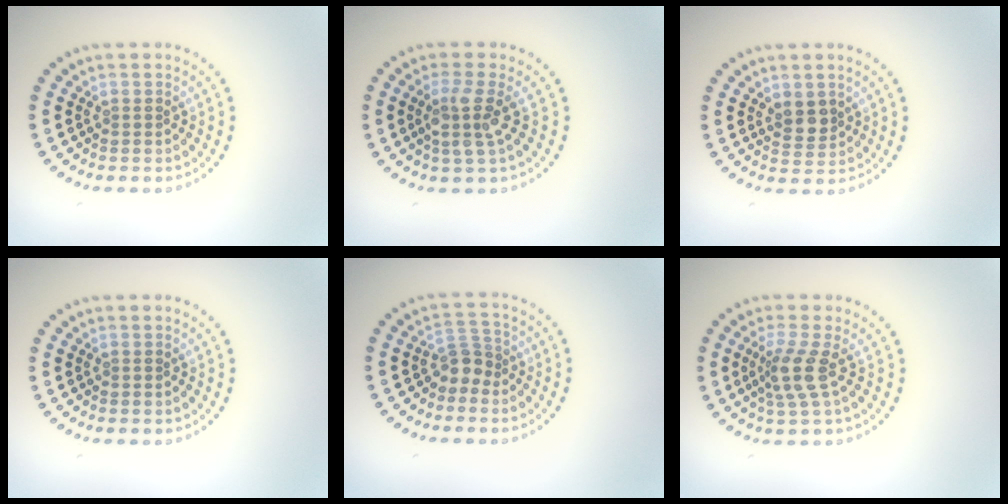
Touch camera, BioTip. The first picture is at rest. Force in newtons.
{"total": 3.0, "press": 2.3, "slide": 1.8}
{"total": 2.1, "press": 1.9, "slide": 0.8}
{"total": 0.0}
{"total": 2.3, "press": 1.7, "slide": 1.6}
{"total": 2.9, "press": 2.2, "slide": 2.0}